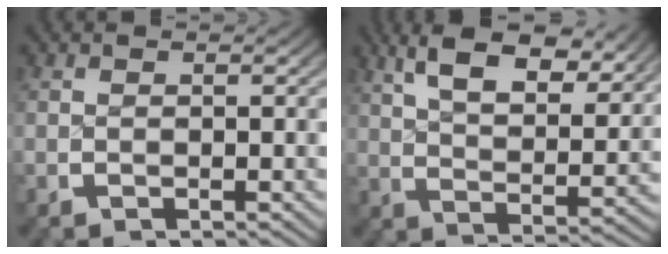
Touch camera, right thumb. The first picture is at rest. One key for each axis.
{"total": 9.0, "fx": 5.8, "fy": 3.6, "fz": 5.8, "tx": -0.096, "ty": 0.010, "tz": 0.091}